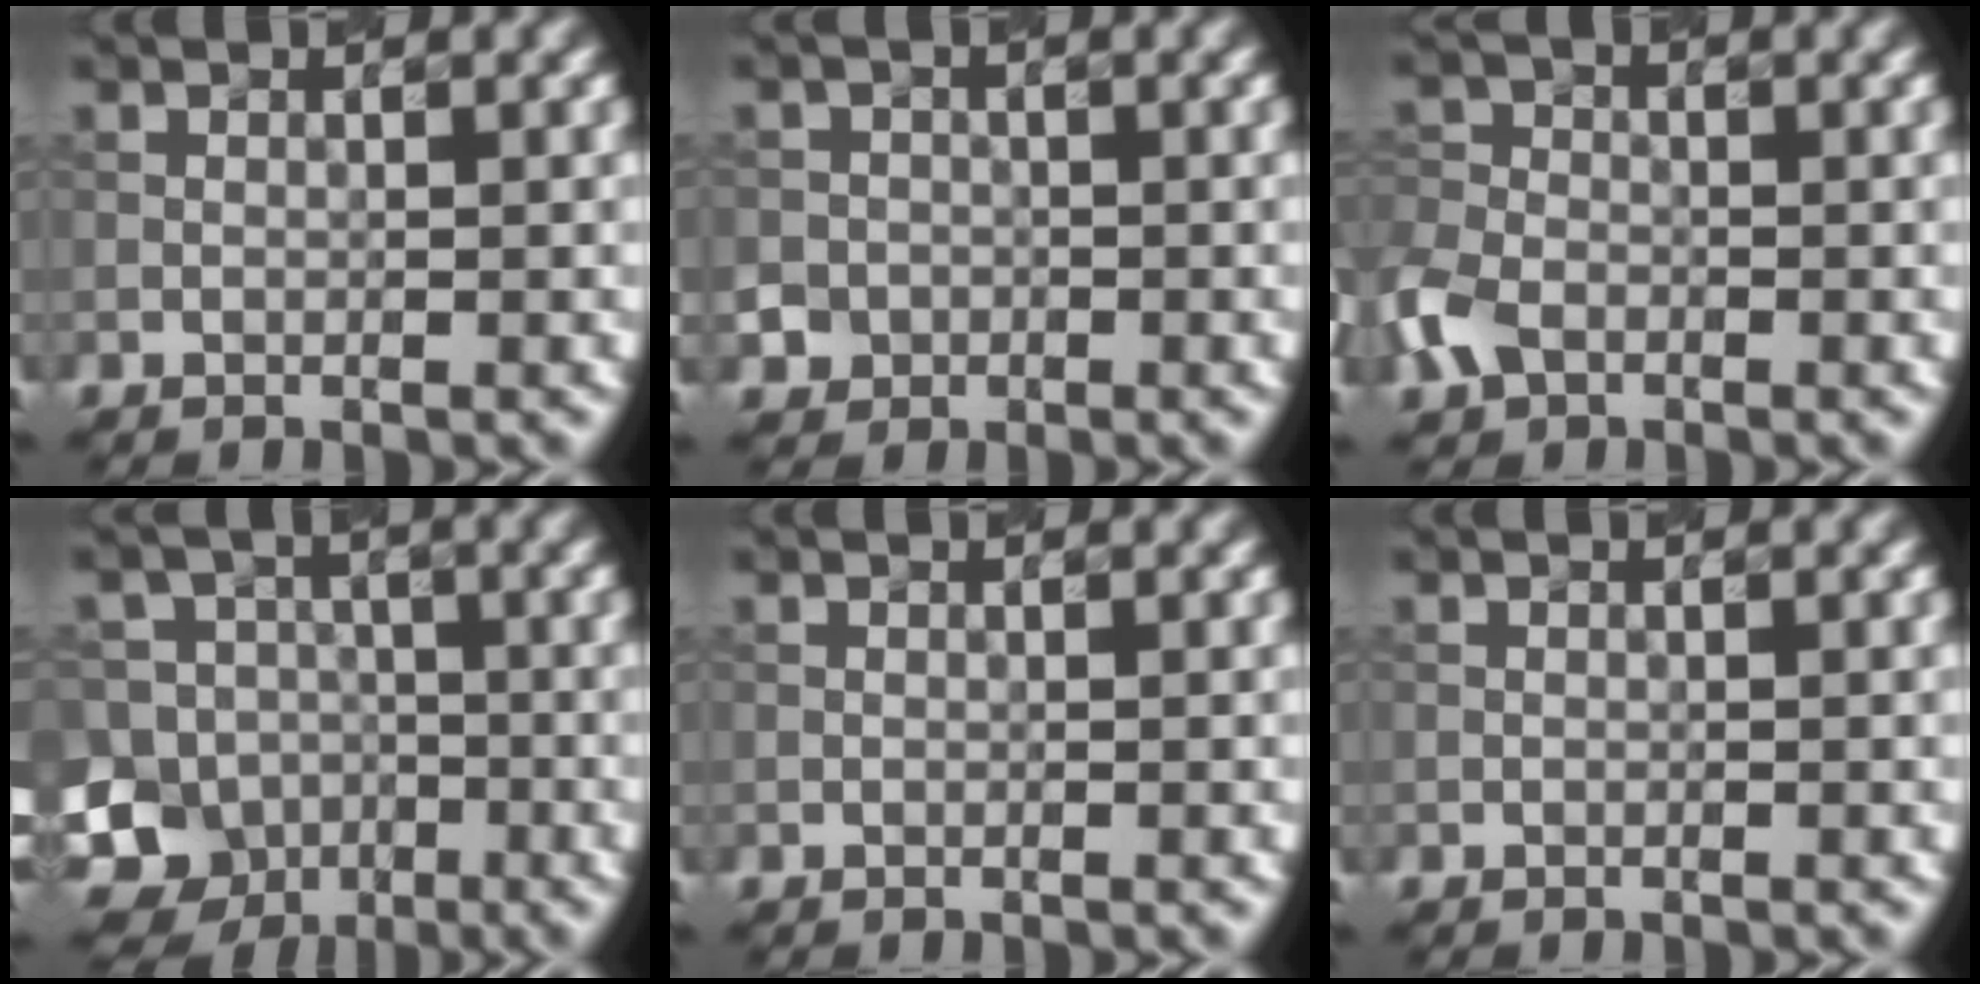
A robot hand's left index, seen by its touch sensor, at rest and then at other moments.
{"total": 3.4, "force": [-1.5, 3.1, 0.4], "torque": [0.010, 0.001, -0.036]}
{"total": 3.9, "force": [-2.0, 2.8, 1.9], "torque": [-0.051, 0.000, -0.052]}
{"total": 12.0, "force": [-6.1, 9.8, 3.0], "torque": [-0.062, -0.007, -0.124]}
{"total": 0.0}
{"total": 0.0}